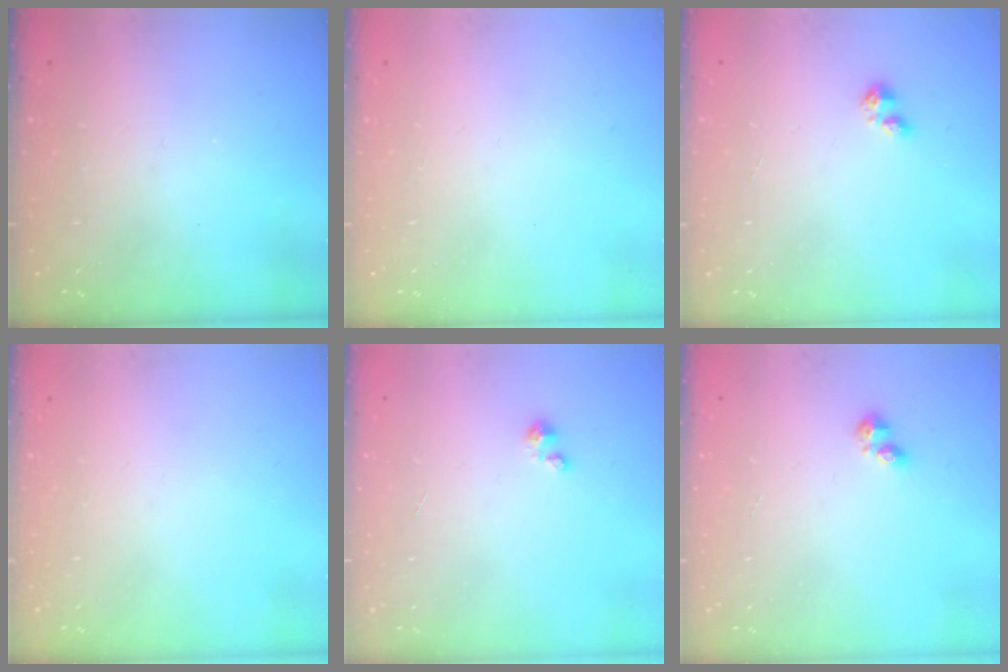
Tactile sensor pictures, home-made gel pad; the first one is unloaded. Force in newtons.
{"total": 0.0}
{"total": 2.7, "press": 2.7, "slide": 0.4}
{"total": 0.0}
{"total": 0.8, "press": 0.7, "slide": 0.3}
{"total": 3.1, "press": 3.0, "slide": 0.5}